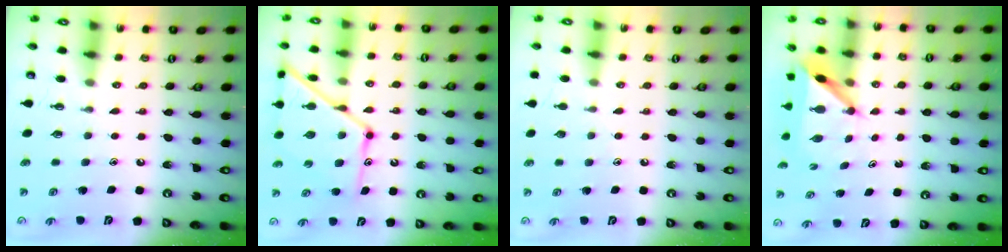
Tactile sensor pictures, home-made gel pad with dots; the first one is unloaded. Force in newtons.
{"total": 15.9, "press": 15.9, "slide": 1.0}
{"total": 3.0, "press": 2.9, "slide": 0.3}
{"total": 5.8, "press": 5.7, "slide": 0.6}